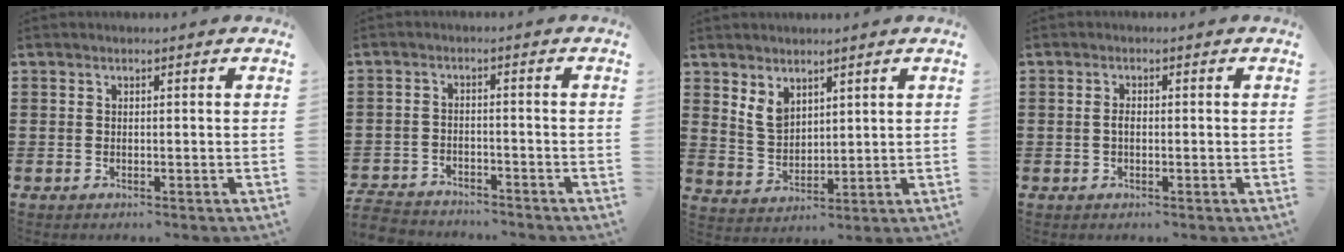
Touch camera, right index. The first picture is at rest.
{"total": 3.8, "force": [-3.8, 0.4, 0.0], "torque": [-0.011, -0.002, -0.083]}
{"total": 4.5, "force": [3.0, 2.7, 1.8], "torque": [-0.047, 0.003, 0.057]}
{"total": 1.4, "force": [-0.2, 0.7, 1.2], "torque": [-0.025, 0.003, -0.004]}